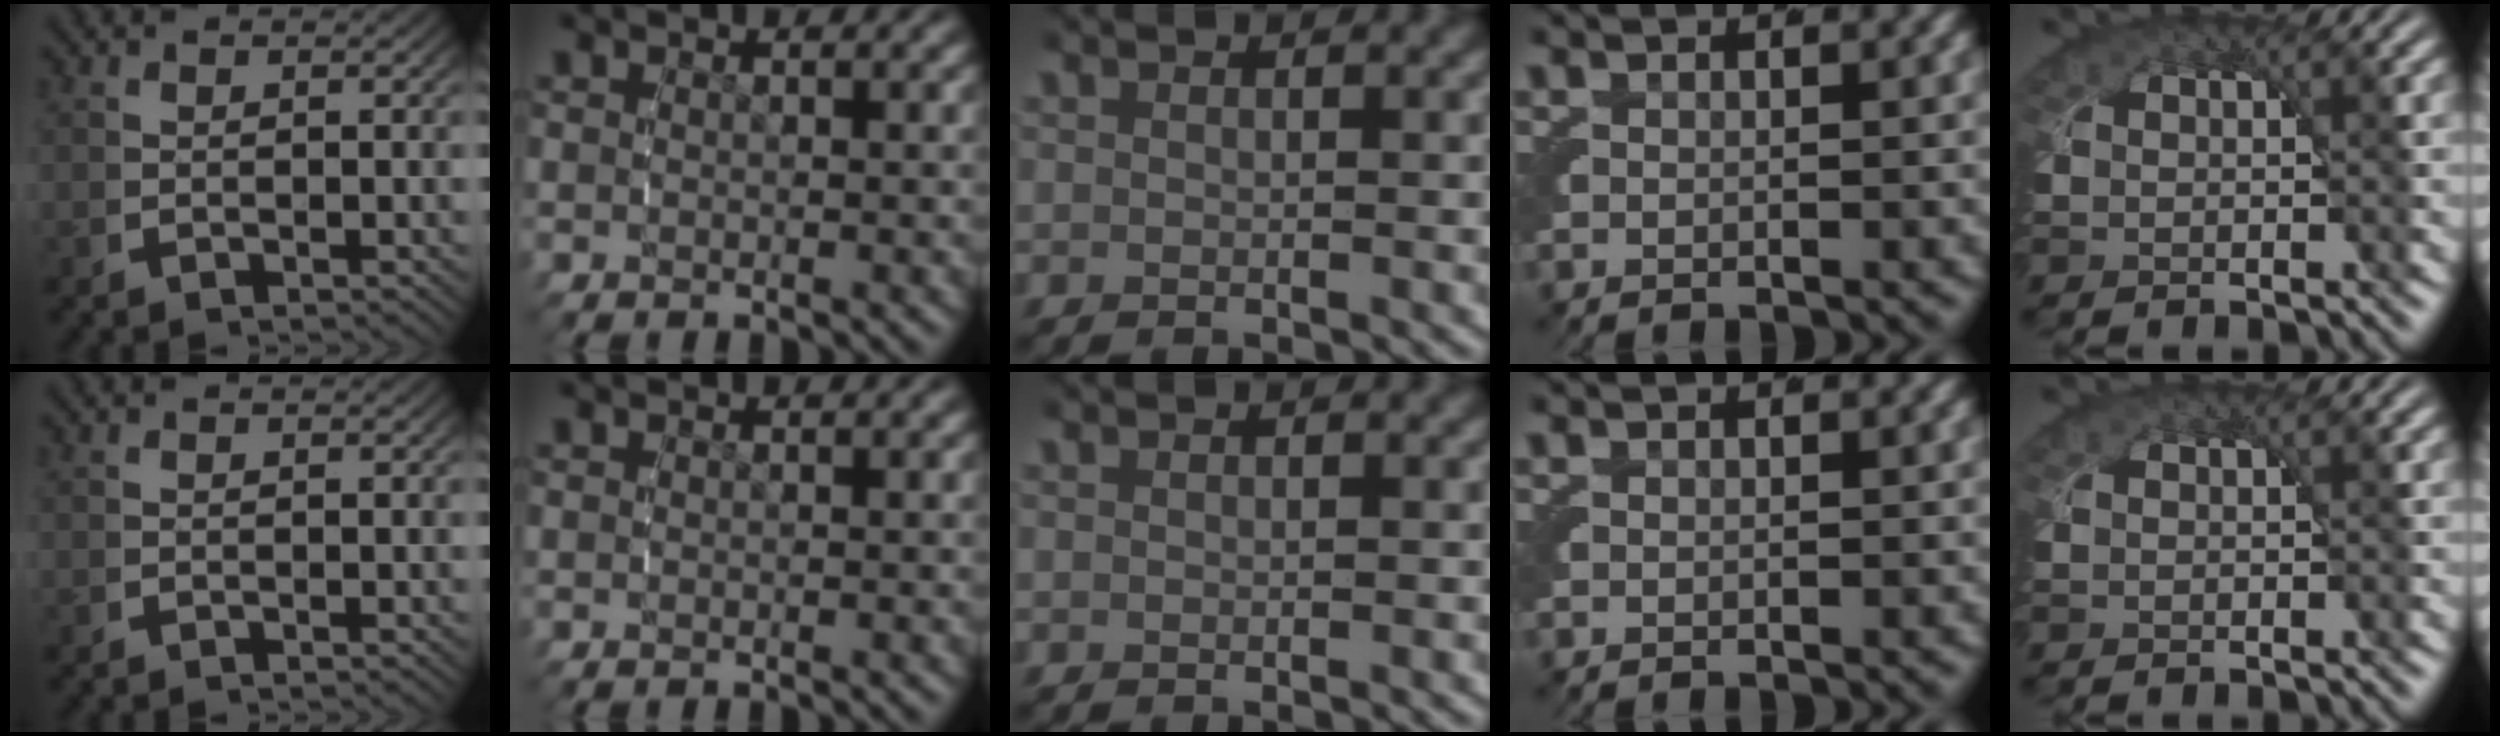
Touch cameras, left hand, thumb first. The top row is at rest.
{}